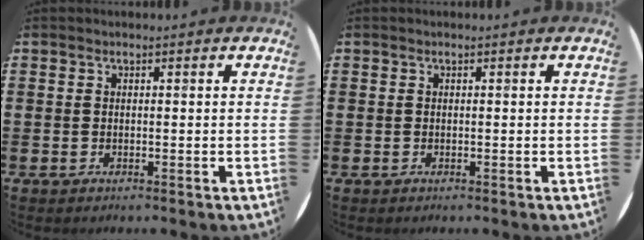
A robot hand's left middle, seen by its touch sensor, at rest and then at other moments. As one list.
[{"total": 0.0}]